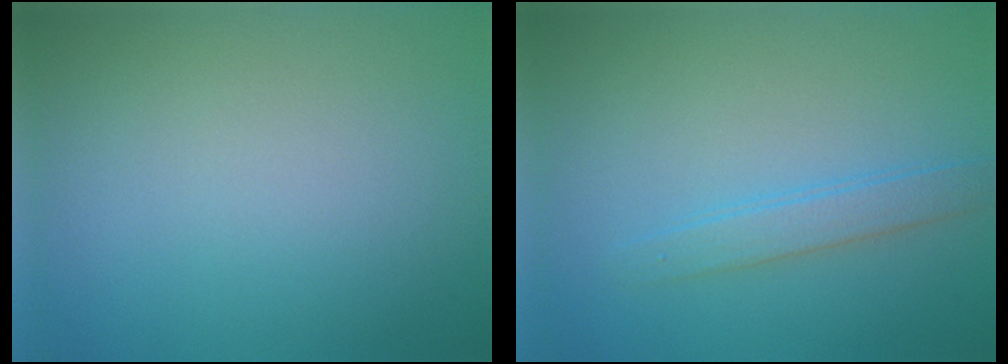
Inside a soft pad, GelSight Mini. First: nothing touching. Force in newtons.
{"total": 2.1, "press": 2.1, "slide": 0.1}